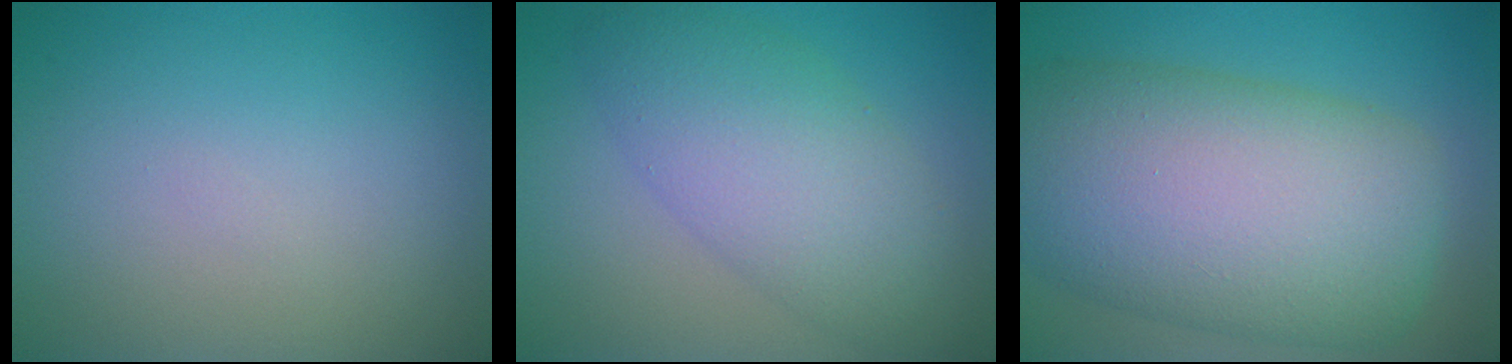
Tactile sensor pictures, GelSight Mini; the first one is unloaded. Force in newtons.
{"total": 6.8, "press": 6.8, "slide": 0.2}
{"total": 14.0, "press": 14.0, "slide": 0.5}